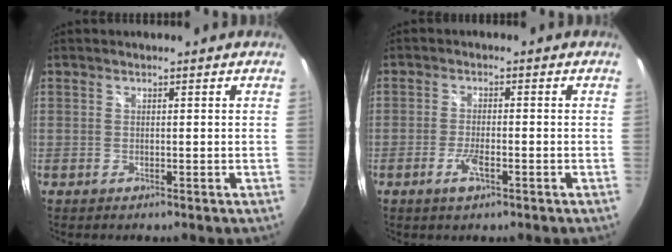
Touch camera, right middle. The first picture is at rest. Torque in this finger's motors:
{"motor_torque": [1.26, -0.44, 0.03, 0.01]}